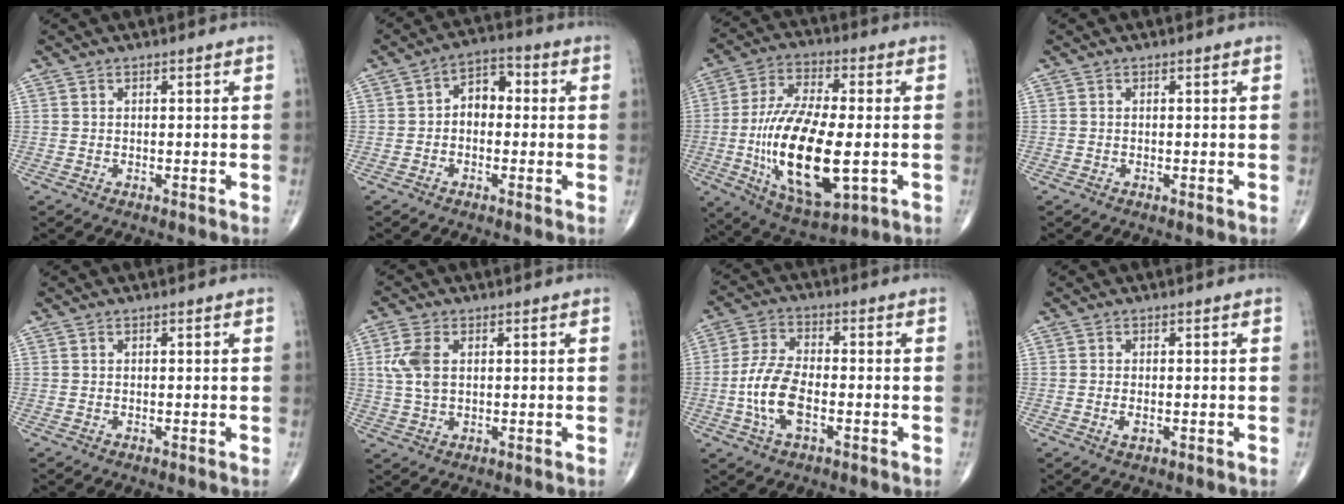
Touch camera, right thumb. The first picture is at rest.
{"total": 5.9, "force": [-0.1, 4.1, 4.3], "torque": [-0.041, 0.025, -0.016]}
{"total": 21.6, "force": [-3.5, 9.0, 19.3], "torque": [-0.373, -0.003, -0.046]}
{"total": 0.0}
{"total": 0.0}
{"total": 6.1, "force": [1.3, 3.6, 4.7], "torque": [-0.110, 0.004, 0.027]}
{"total": 9.6, "force": [-2.3, 4.6, 8.1], "torque": [-0.171, 0.015, -0.048]}
{"total": 1.7, "force": [-0.4, 0.9, 1.4], "torque": [-0.027, -0.003, -0.007]}